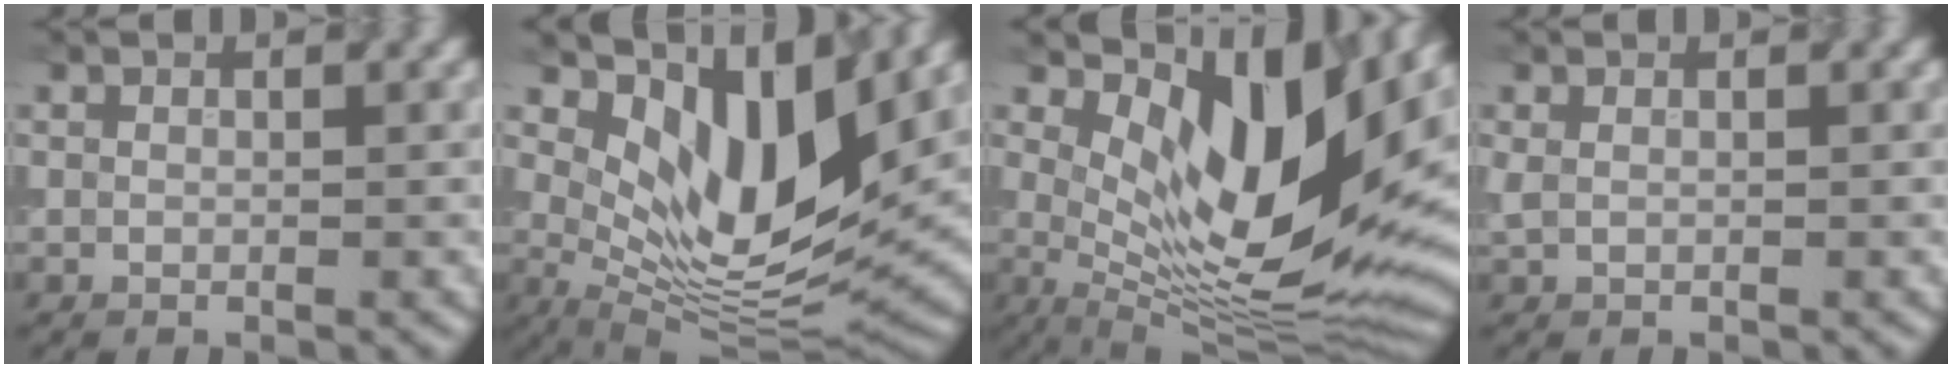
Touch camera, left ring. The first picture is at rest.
{"total": 10.2, "force": [4.4, 3.9, 8.4], "torque": [-0.135, -0.019, 0.085]}
{"total": 12.5, "force": [4.3, 4.7, 10.8], "torque": [-0.172, -0.017, 0.085]}
{"total": 0.6, "force": [0.3, 0.3, 0.5], "torque": [-0.012, 0.003, 0.005]}